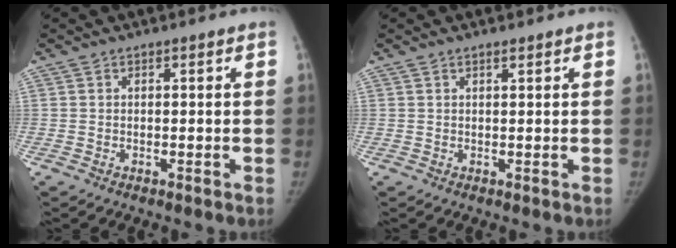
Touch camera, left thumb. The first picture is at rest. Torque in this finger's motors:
{"motor_torque": [-0.05, 0.01, 0.36, -0.13, 0.07]}